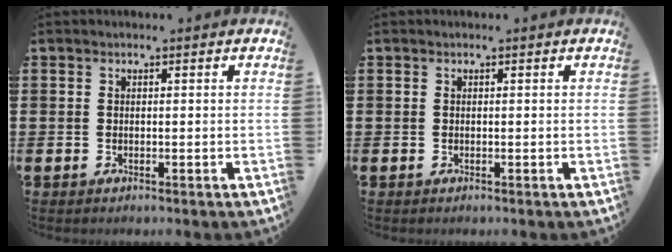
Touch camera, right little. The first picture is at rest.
{"total": 0.0}